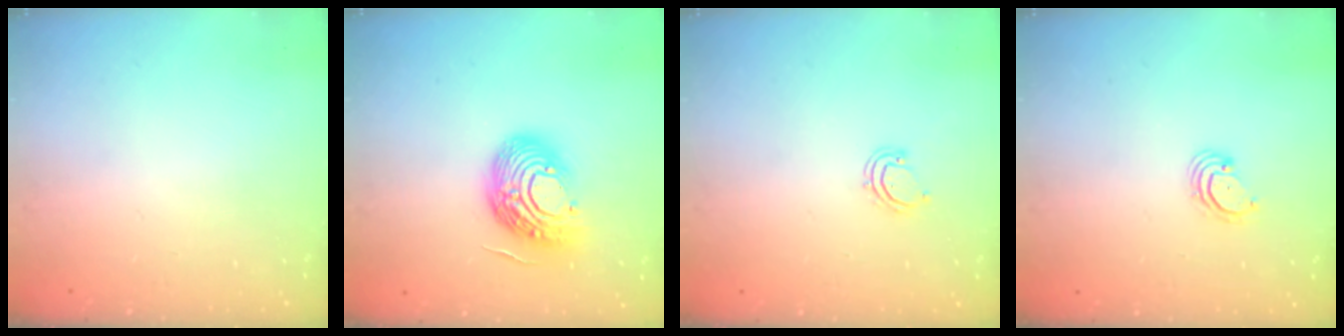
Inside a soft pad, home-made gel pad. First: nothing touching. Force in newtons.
{"total": 15.0, "press": 14.9, "slide": 1.5}
{"total": 4.8, "press": 4.5, "slide": 1.8}
{"total": 3.0, "press": 3.0, "slide": 0.3}